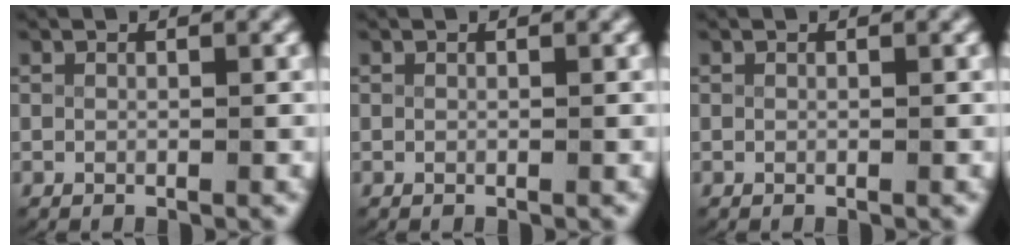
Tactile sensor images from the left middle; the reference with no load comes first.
{"total": 0.0}
{"total": 0.0}